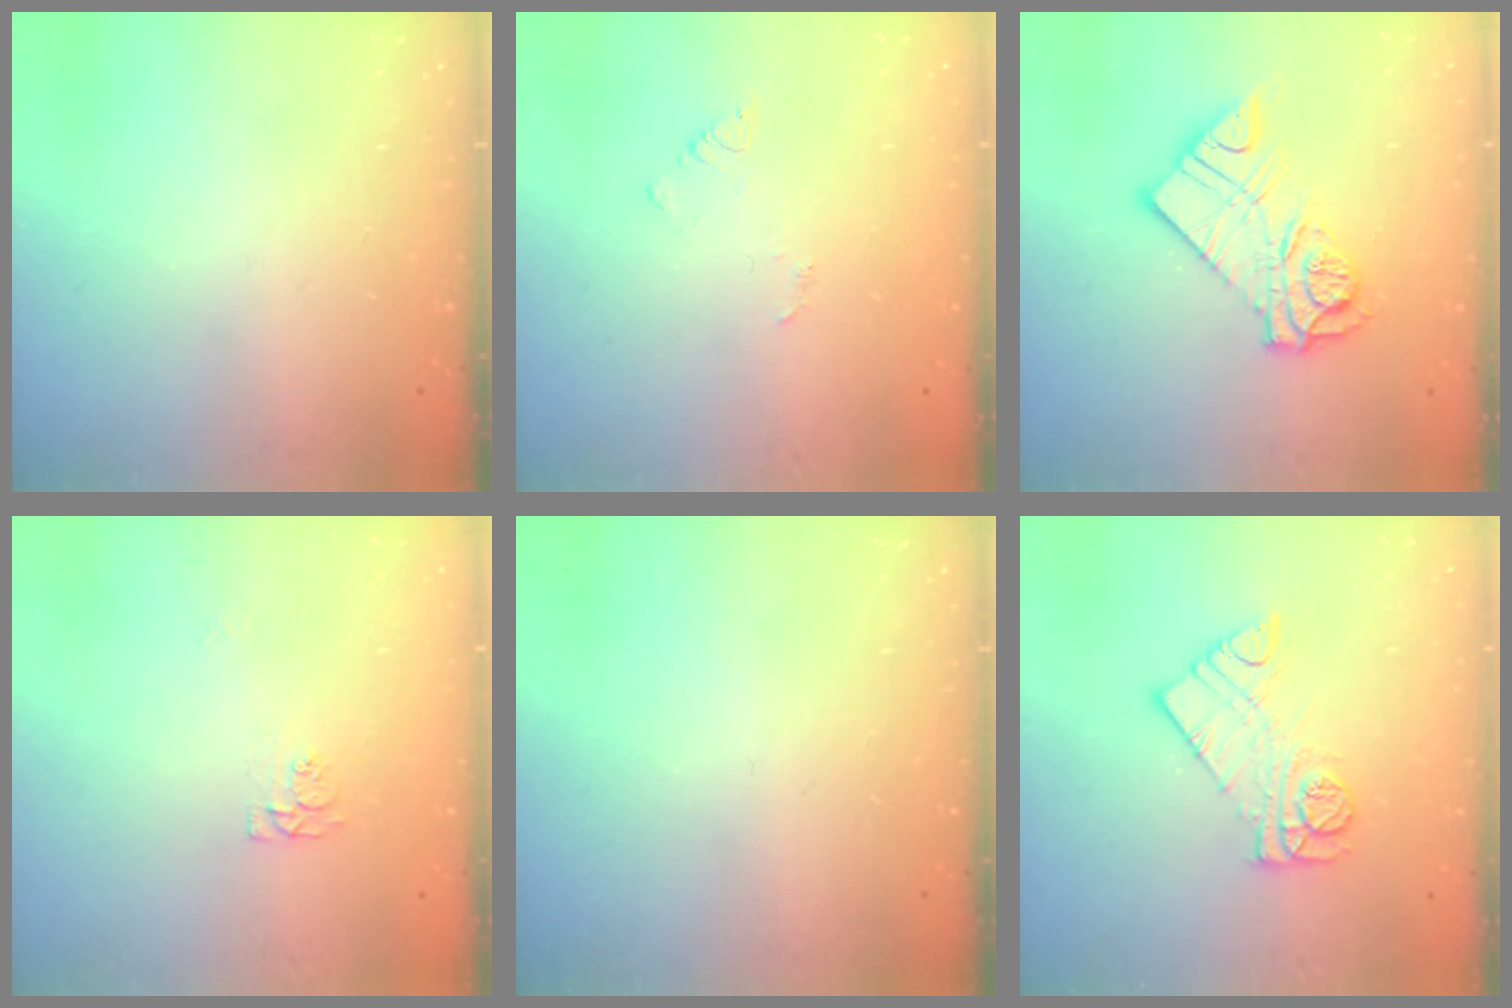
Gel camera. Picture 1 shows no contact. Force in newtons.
{"total": 2.9, "press": 2.9, "slide": 0.3}
{"total": 13.1, "press": 13.0, "slide": 1.3}
{"total": 4.3, "press": 4.3, "slide": 0.8}
{"total": 0.0}
{"total": 10.7, "press": 10.7, "slide": 0.6}